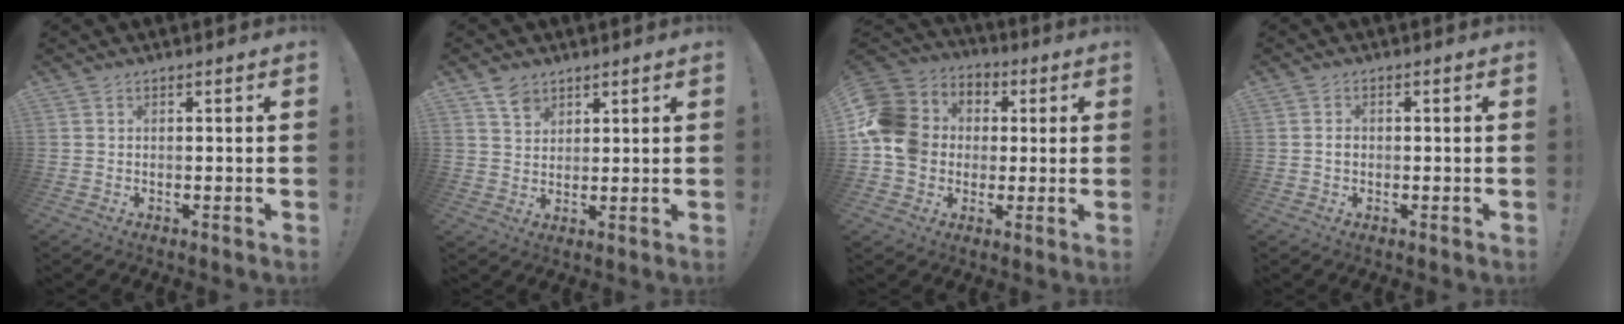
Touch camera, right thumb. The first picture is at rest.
{"total": 4.9, "force": [3.6, 3.1, 1.3], "torque": [-0.021, -0.017, 0.067]}
{"total": 14.7, "force": [0.2, 13.2, 6.5], "torque": [-0.117, 0.011, 0.013]}
{"total": 1.2, "force": [-0.2, 1.1, 0.6], "torque": [-0.004, -0.001, -0.005]}